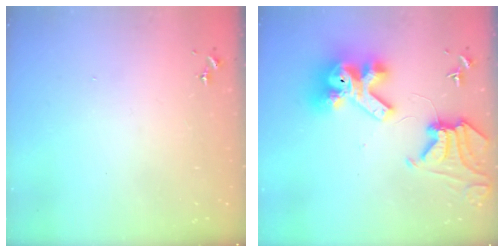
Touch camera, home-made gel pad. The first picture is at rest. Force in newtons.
{"total": 19.4, "press": 19.2, "slide": 2.6}